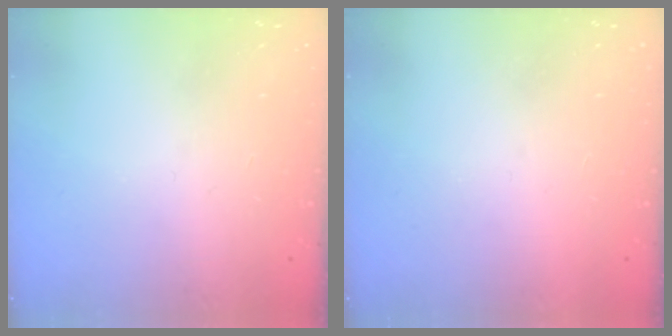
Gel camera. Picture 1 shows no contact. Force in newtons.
{"total": 1.5, "press": 1.5, "slide": 0.1}